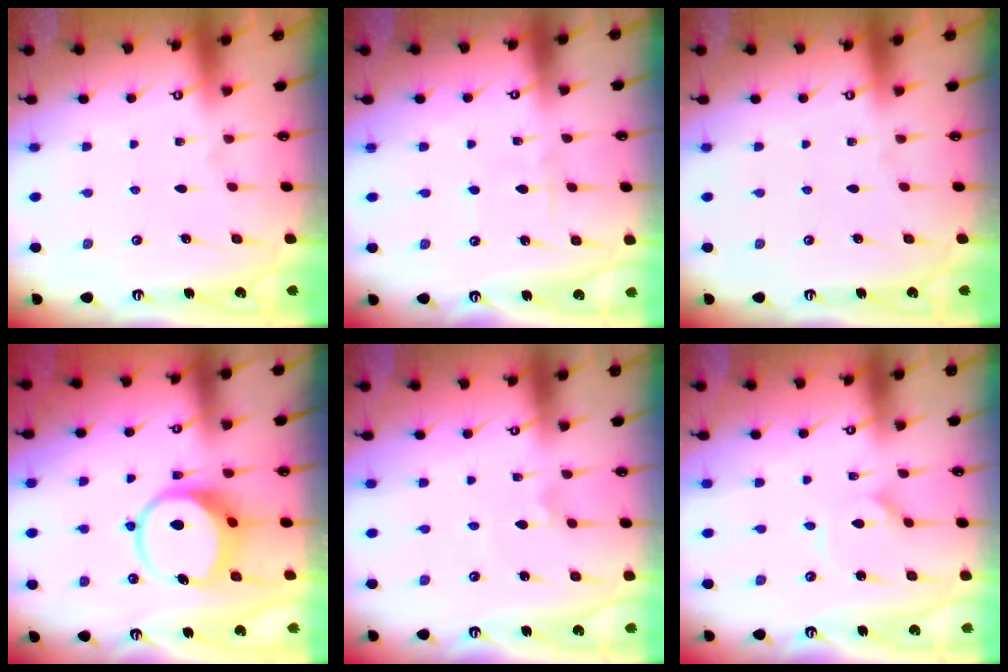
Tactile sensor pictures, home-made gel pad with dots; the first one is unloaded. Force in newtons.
{"total": 2.4, "press": 2.4, "slide": 0.3}
{"total": 0.0}
{"total": 9.2, "press": 9.1, "slide": 1.1}
{"total": 2.5, "press": 2.5, "slide": 0.0}
{"total": 1.5, "press": 1.5, "slide": 0.1}